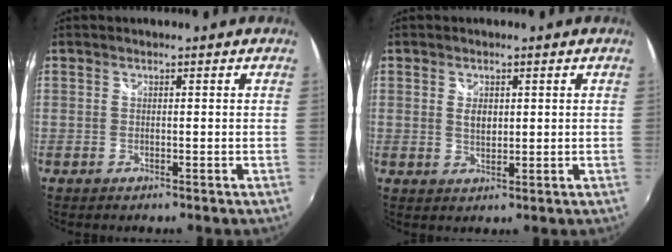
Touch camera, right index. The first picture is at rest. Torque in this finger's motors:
{"motor_torque": [0.13, 0.07, 0.20, 0.04]}